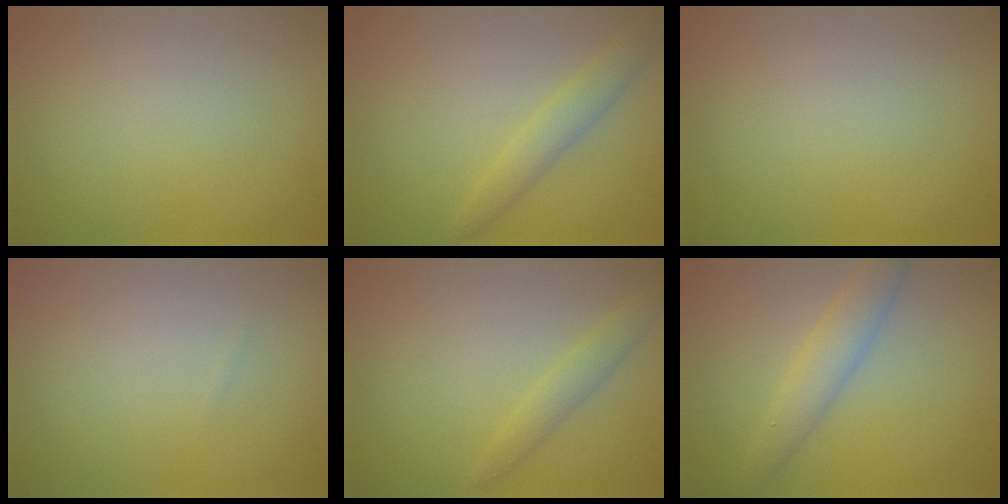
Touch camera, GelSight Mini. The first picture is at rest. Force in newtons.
{"total": 2.2, "press": 2.2, "slide": 0.1}
{"total": 0.0}
{"total": 0.0}
{"total": 1.6, "press": 1.6, "slide": 0.0}
{"total": 2.9, "press": 2.9, "slide": 0.1}